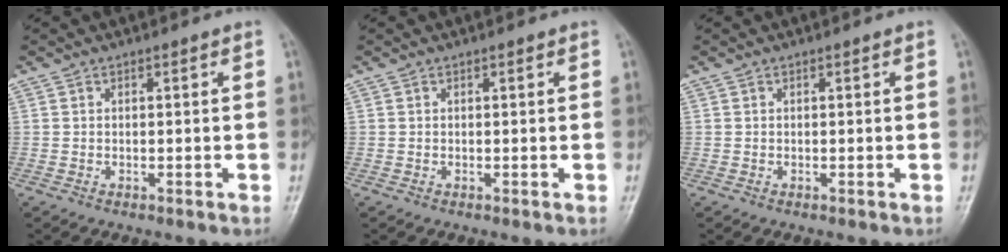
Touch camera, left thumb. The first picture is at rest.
{"total": 0.0}
{"total": 0.0}